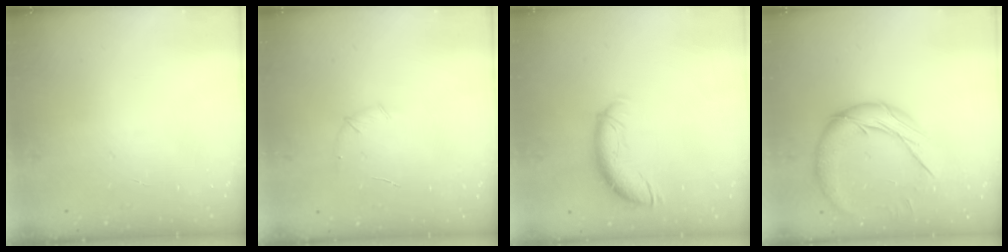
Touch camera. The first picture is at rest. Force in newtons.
{"total": 5.0, "press": 4.8, "slide": 1.4}
{"total": 10.5, "press": 10.5, "slide": 0.7}
{"total": 13.3, "press": 13.2, "slide": 1.0}